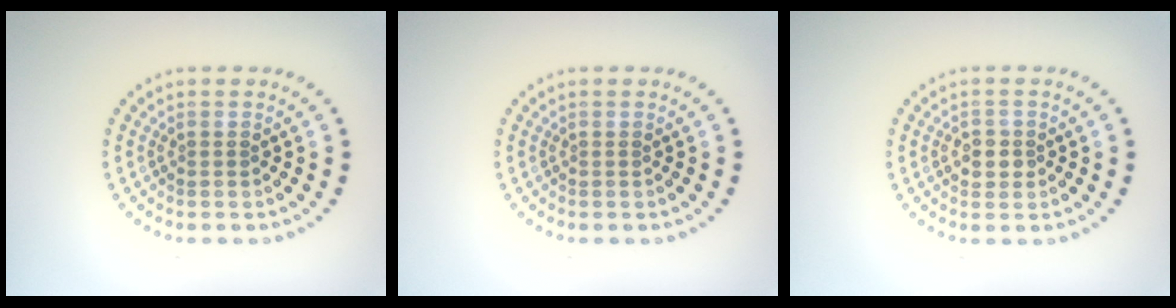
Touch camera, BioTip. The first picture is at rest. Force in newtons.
{"total": 0.0}
{"total": 1.7, "press": 1.7, "slide": 0.2}